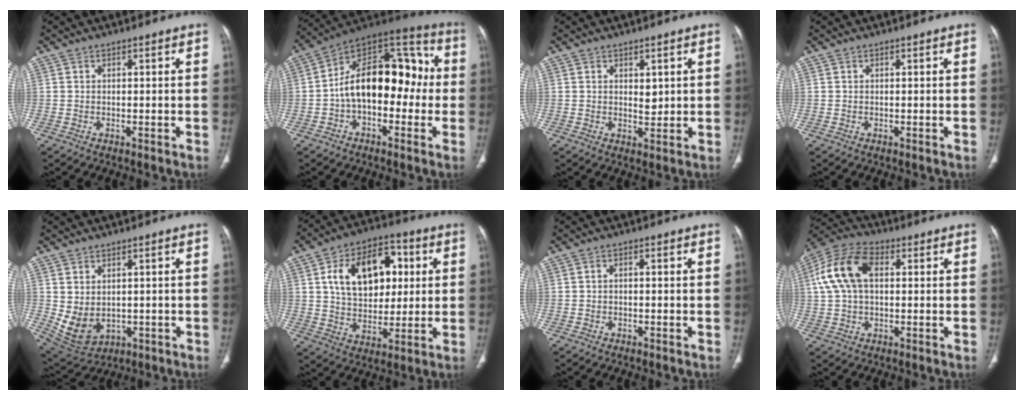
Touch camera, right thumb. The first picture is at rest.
{"total": 19.6, "force": [-1.0, 11.7, 15.7], "torque": [-0.211, 0.061, -0.027]}
{"total": 2.8, "force": [0.9, 1.4, 2.2], "torque": [-0.023, -0.010, 0.017]}
{"total": 0.0}
{"total": 7.9, "force": [-0.2, 5.6, 5.6], "torque": [-0.098, -0.006, 0.026]}
{"total": 17.8, "force": [4.4, 11.6, 12.7], "torque": [-0.165, 0.005, 0.074]}
{"total": 0.7, "force": [-0.2, 0.3, 0.6], "torque": [-0.010, 0.003, -0.006]}
{"total": 12.3, "force": [2.3, 7.5, 9.4], "torque": [-0.196, 0.030, 0.039]}